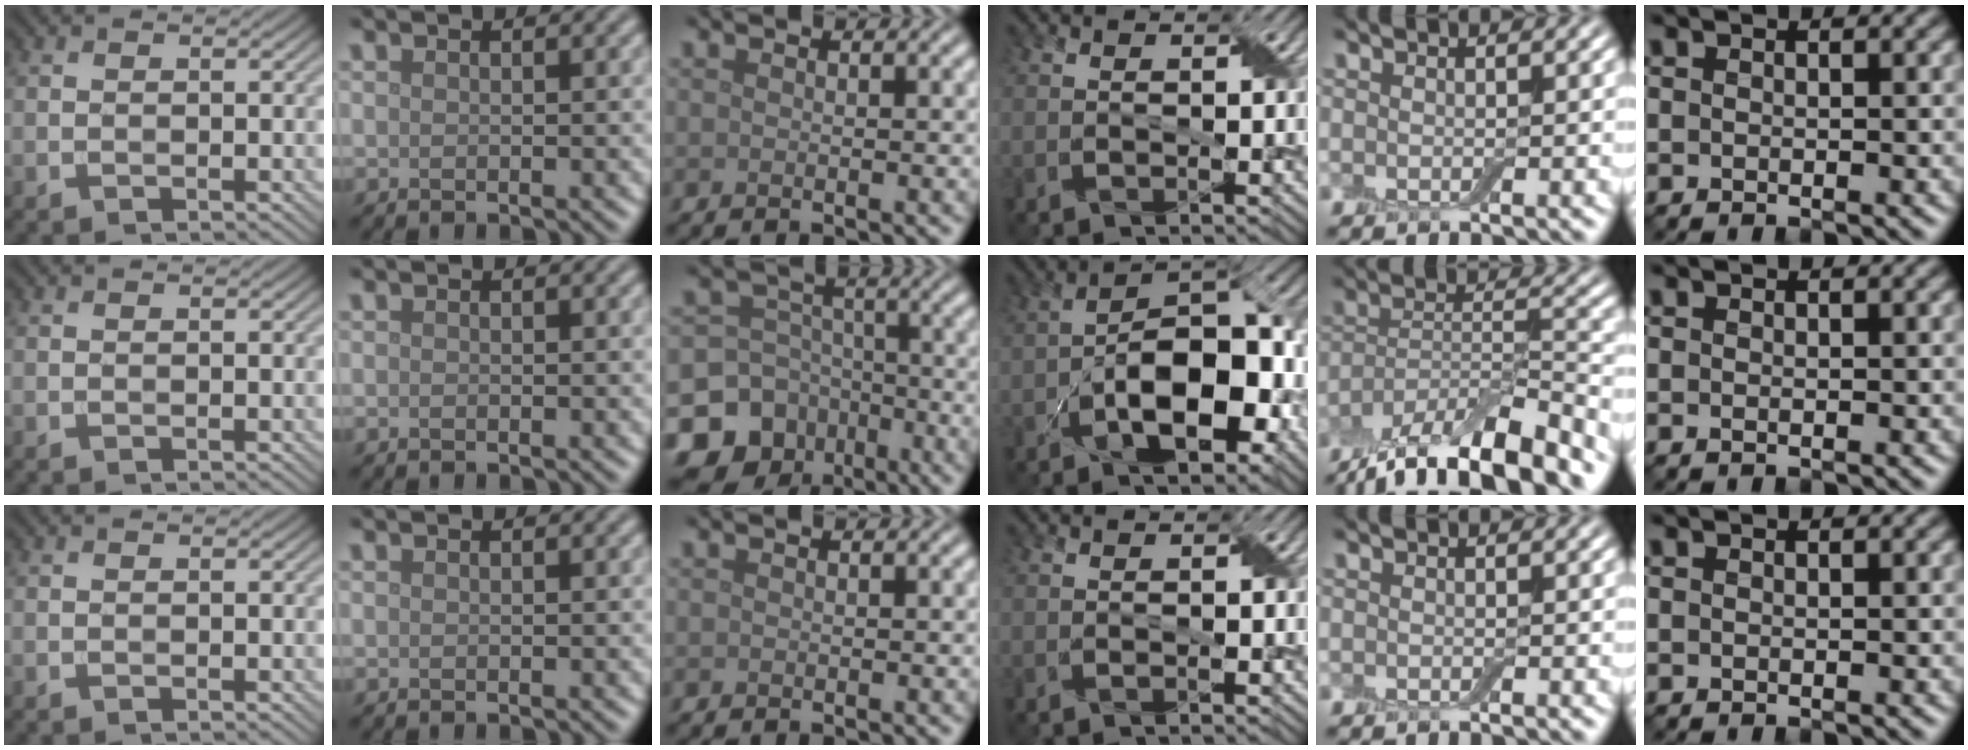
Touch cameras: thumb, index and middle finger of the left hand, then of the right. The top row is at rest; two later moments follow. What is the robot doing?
{"motion": "fold", "object": "cloth"}